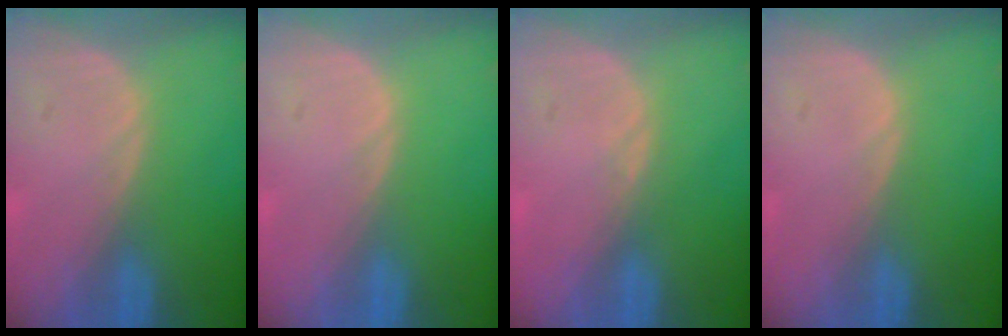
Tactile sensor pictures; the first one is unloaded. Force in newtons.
{"total": 0.0}
{"total": 0.5, "press": 0.5, "slide": 0.2}
{"total": 0.0}